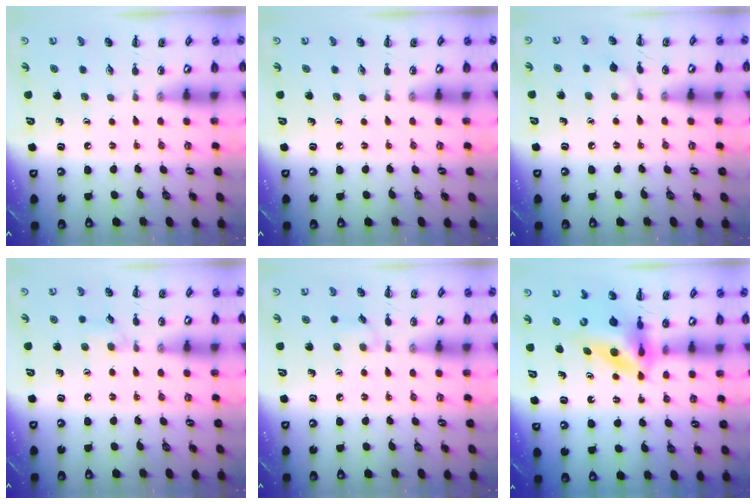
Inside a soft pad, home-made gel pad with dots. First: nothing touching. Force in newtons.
{"total": 0.0}
{"total": 5.0, "press": 4.6, "slide": 1.8}
{"total": 6.1, "press": 5.7, "slide": 2.2}
{"total": 5.1, "press": 4.7, "slide": 2.0}
{"total": 9.6, "press": 9.1, "slide": 3.0}